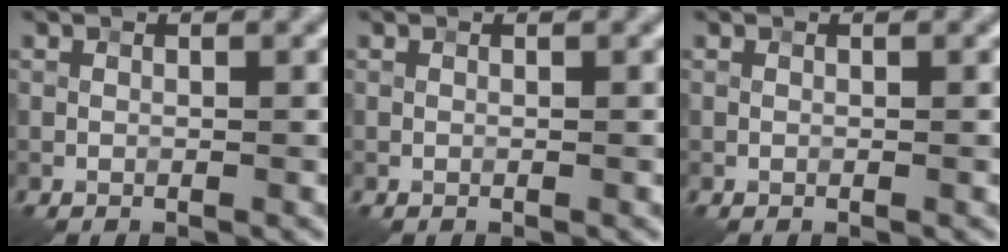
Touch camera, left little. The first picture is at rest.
{"total": 0.0}
{"total": 0.0}